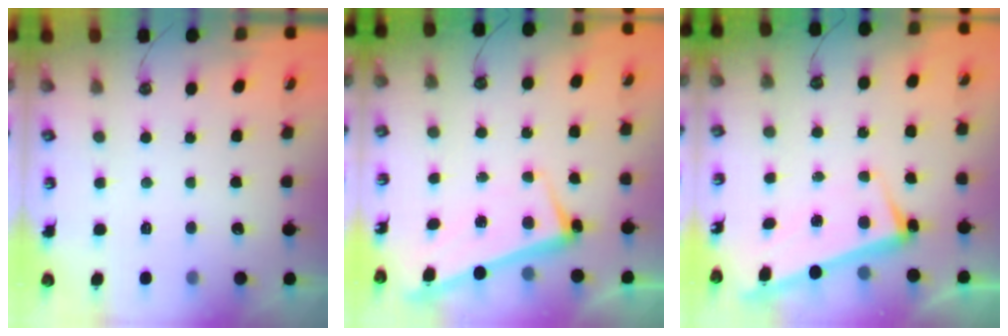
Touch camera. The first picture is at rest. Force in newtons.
{"total": 2.4, "press": 2.3, "slide": 0.9}
{"total": 3.4, "press": 3.2, "slide": 1.0}